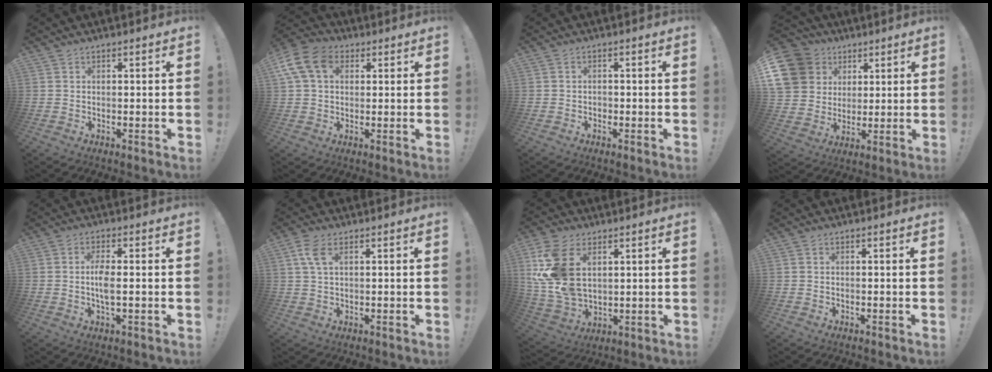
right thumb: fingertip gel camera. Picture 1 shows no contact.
{"total": 11.9, "force": [3.9, 8.3, 7.6], "torque": [-0.152, -0.004, 0.077]}
{"total": 1.0, "force": [-0.7, 0.6, 0.4], "torque": [-0.005, 0.004, -0.013]}
{"total": 16.1, "force": [5.9, 13.4, 6.6], "torque": [-0.111, -0.019, 0.127]}
{"total": 4.9, "force": [-0.1, 1.1, 4.7], "torque": [-0.102, -0.008, -0.006]}
{"total": 5.1, "force": [1.8, 2.3, 4.1], "torque": [-0.083, -0.001, 0.032]}
{"total": 15.6, "force": [5.2, 9.8, 10.9], "torque": [-0.221, -0.027, 0.097]}
{"total": 0.0}